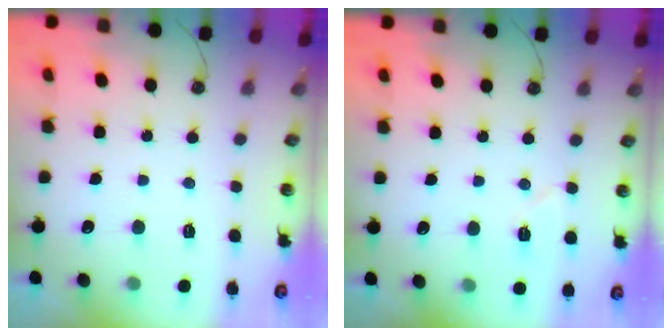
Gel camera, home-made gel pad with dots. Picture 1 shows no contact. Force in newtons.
{"total": 5.8, "press": 5.5, "slide": 1.7}